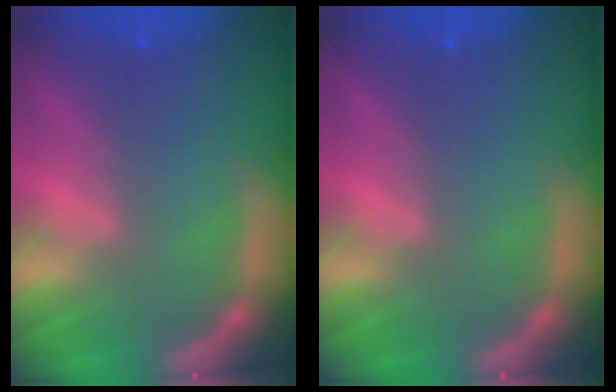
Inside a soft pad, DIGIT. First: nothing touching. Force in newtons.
{"total": 0.0}